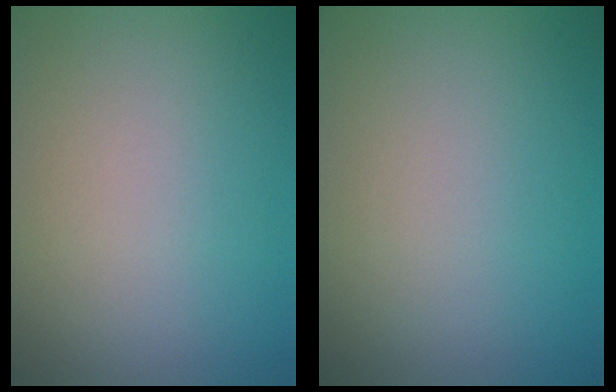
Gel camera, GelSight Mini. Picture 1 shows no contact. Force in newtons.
{"total": 0.0}